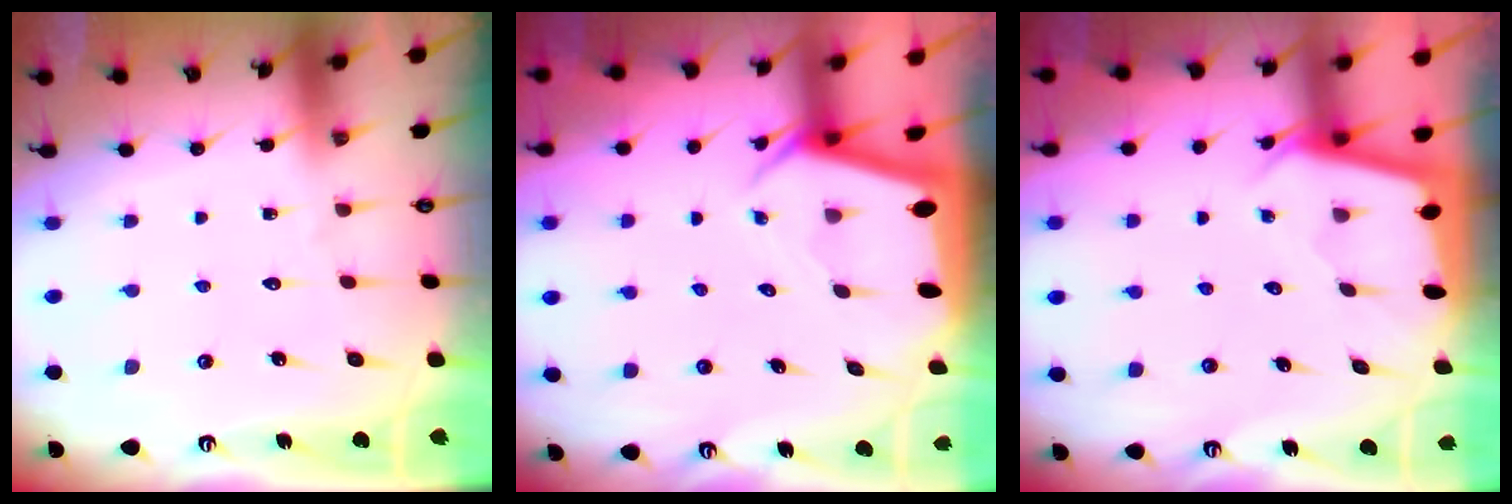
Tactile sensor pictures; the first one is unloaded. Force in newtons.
{"total": 3.5, "press": 3.5, "slide": 0.3}
{"total": 2.0, "press": 2.0, "slide": 0.3}